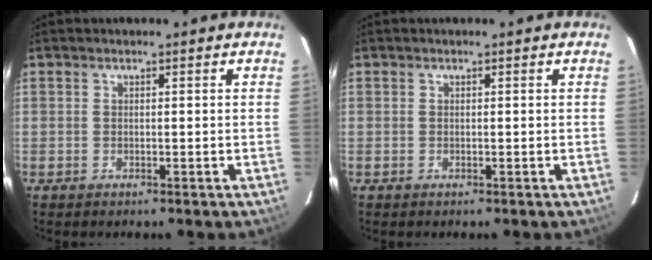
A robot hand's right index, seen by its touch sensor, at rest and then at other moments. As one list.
[{"total": 0.0}]